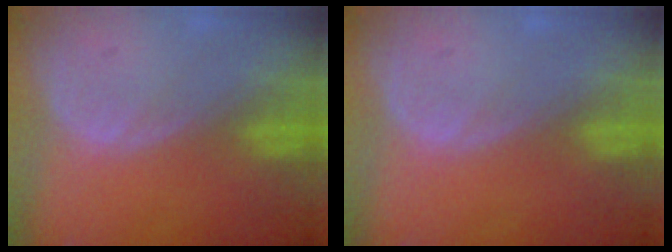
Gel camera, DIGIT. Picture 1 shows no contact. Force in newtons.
{"total": 0.0}